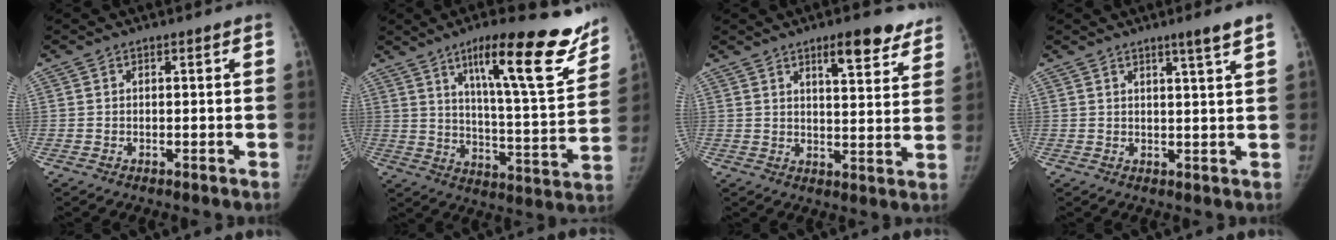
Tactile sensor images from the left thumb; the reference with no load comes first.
{"total": 22.3, "force": [14.5, 4.3, 16.4], "torque": [-0.202, -0.067, 0.220]}
{"total": 10.0, "force": [7.0, 2.9, 6.6], "torque": [-0.059, -0.039, 0.096]}
{"total": 4.1, "force": [2.7, -0.6, 3.0], "torque": [-0.047, -0.021, 0.043]}